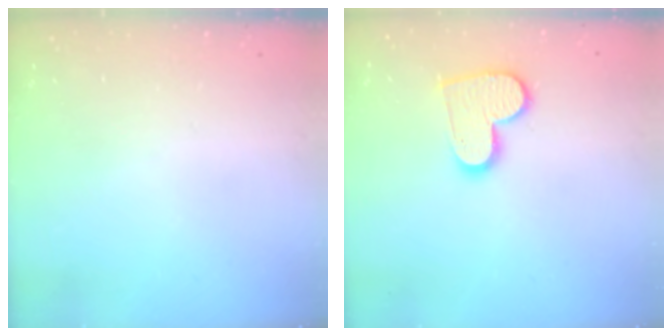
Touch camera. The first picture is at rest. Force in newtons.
{"total": 11.8, "press": 11.8, "slide": 0.8}